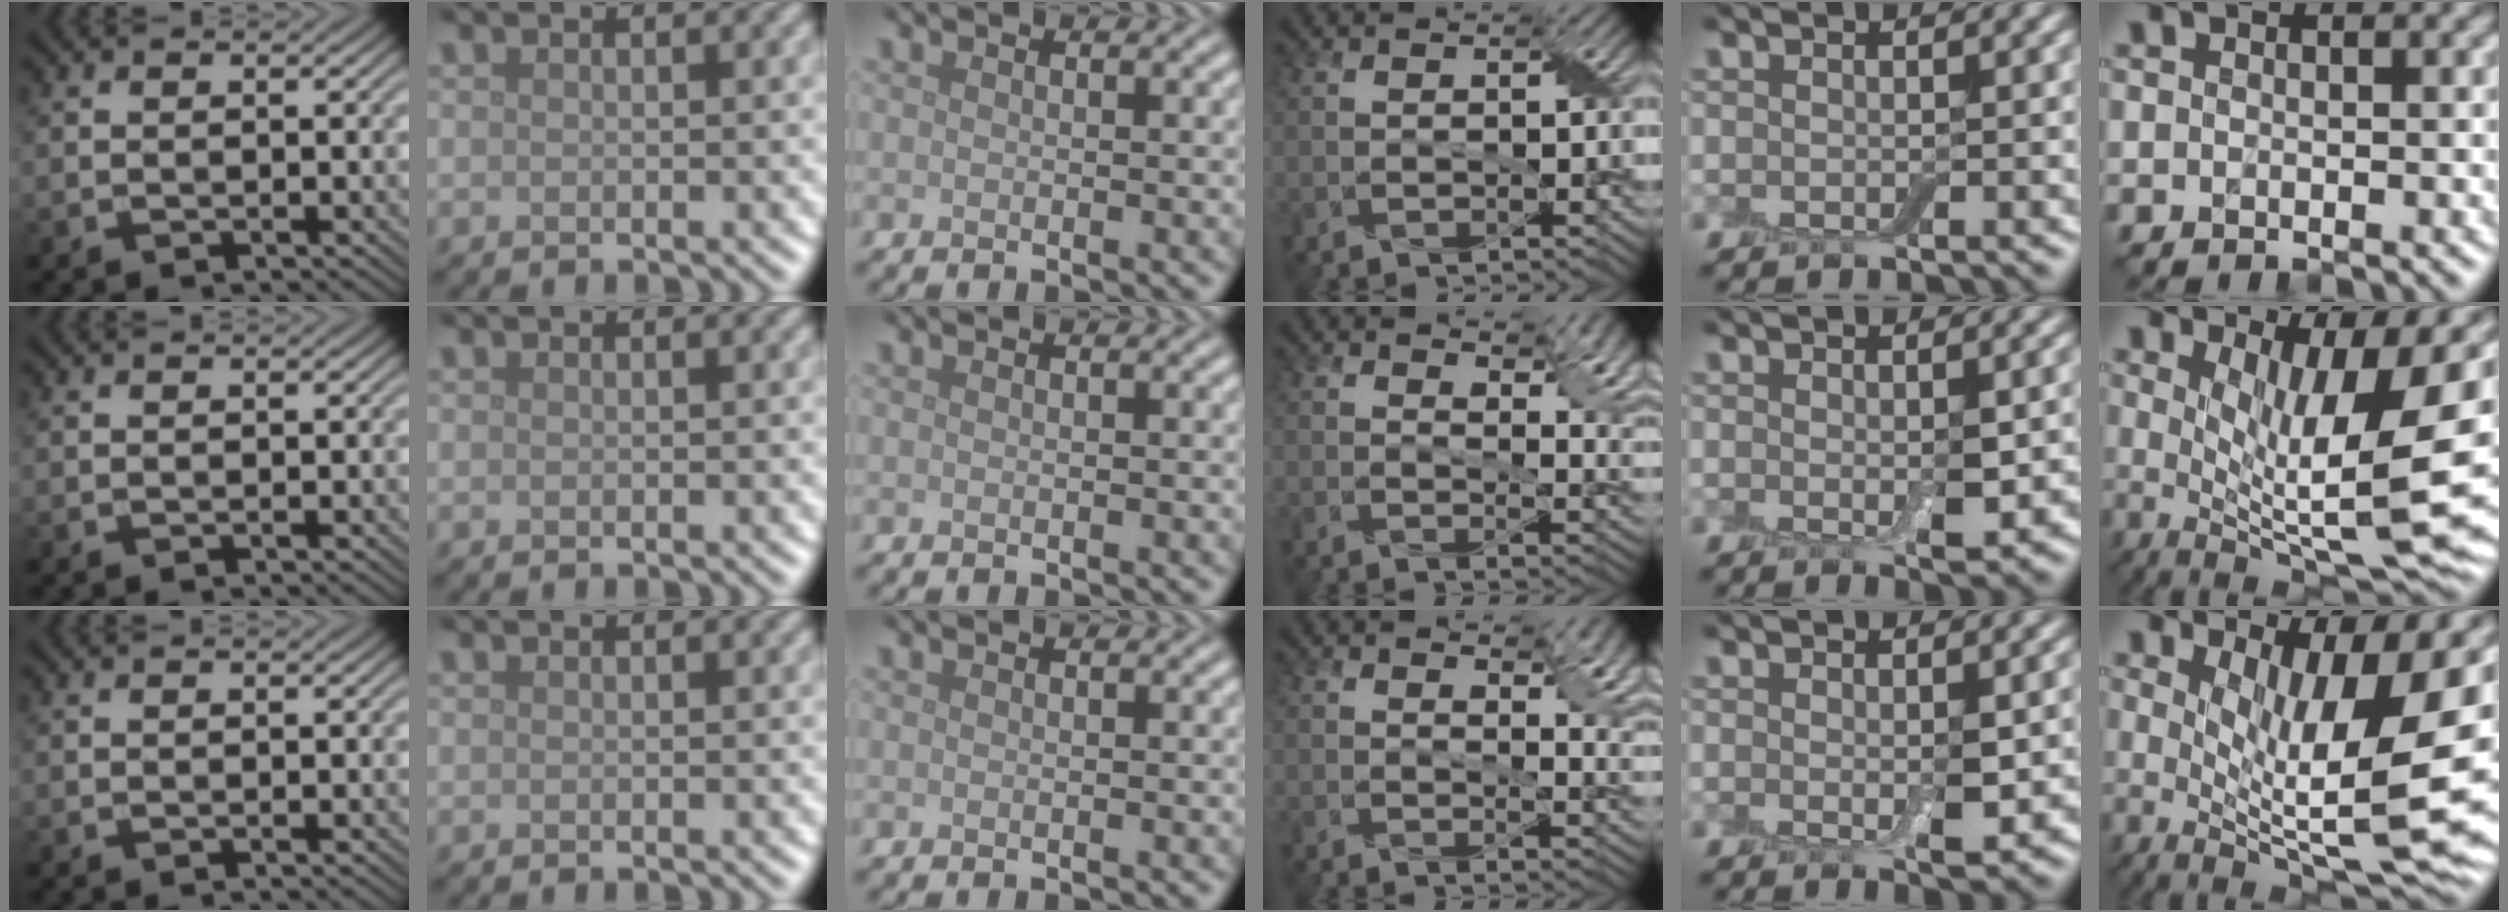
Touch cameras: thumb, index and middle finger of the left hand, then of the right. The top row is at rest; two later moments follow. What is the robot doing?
{"motion": "peel", "object": "aluminum foil"}